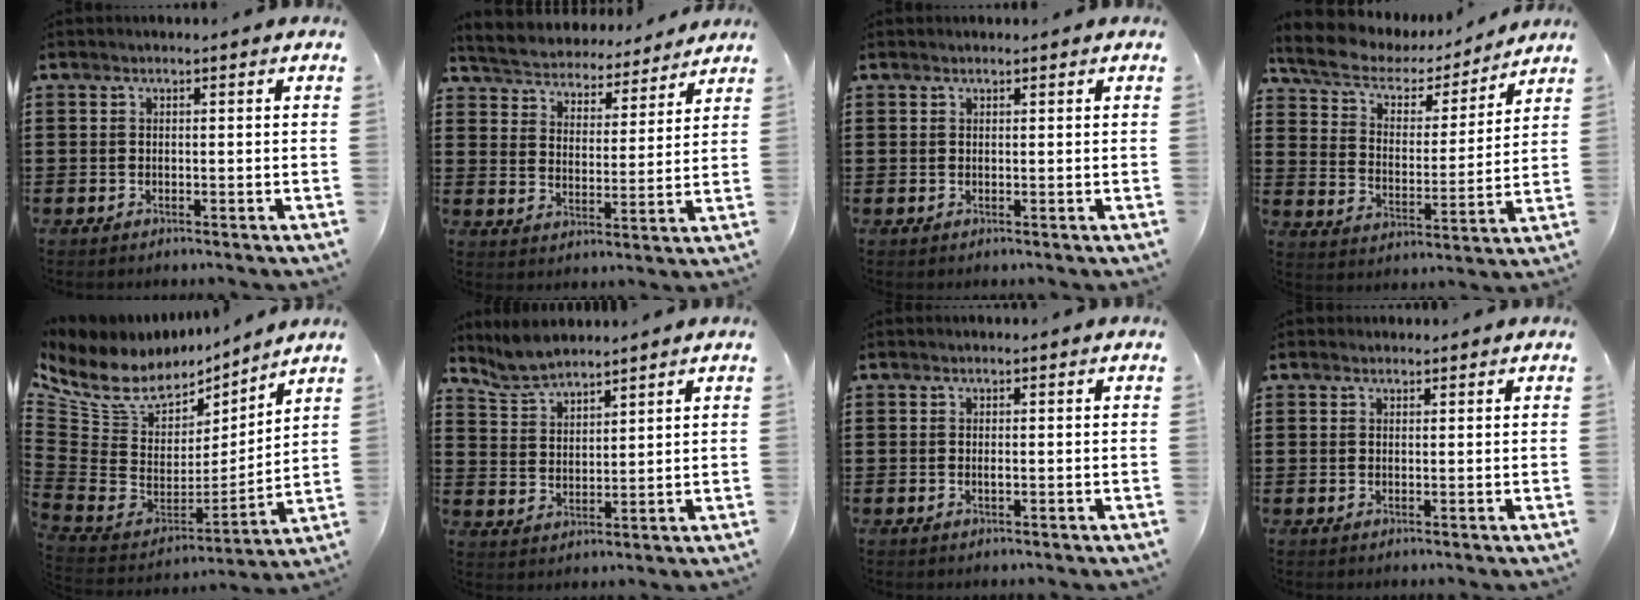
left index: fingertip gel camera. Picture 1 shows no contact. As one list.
[{"total": 4.7, "force": [4.7, 0.2, -0.1], "torque": [-0.026, -0.037, 0.077]}, {"total": 0.5, "force": [0.5, 0.1, 0.1], "torque": [-0.003, 0.000, 0.010]}, {"total": 6.1, "force": [5.0, 2.4, 2.5], "torque": [-0.075, -0.029, 0.083]}, {"total": 8.7, "force": [6.0, 5.2, 3.7], "torque": [-0.124, -0.051, 0.105]}, {"total": 5.1, "force": [4.9, 1.1, 1.1], "torque": [-0.040, -0.011, 0.092]}, {"total": 0.6, "force": [-0.1, 0.1, 0.6], "torque": [-0.012, -0.003, -0.001]}, {"total": 1.0, "force": [1.0, 0.3, 0.1], "torque": [-0.004, 0.002, 0.020]}]